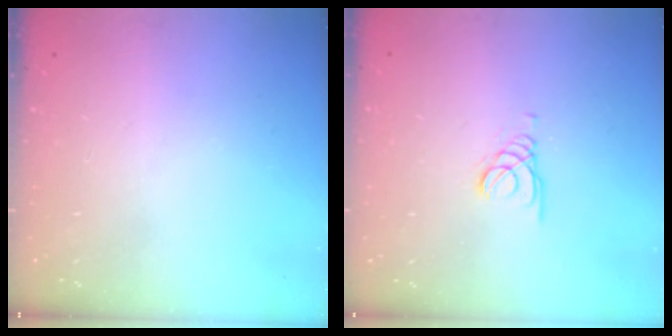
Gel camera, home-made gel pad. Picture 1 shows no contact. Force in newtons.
{"total": 1.3, "press": 1.3, "slide": 0.1}